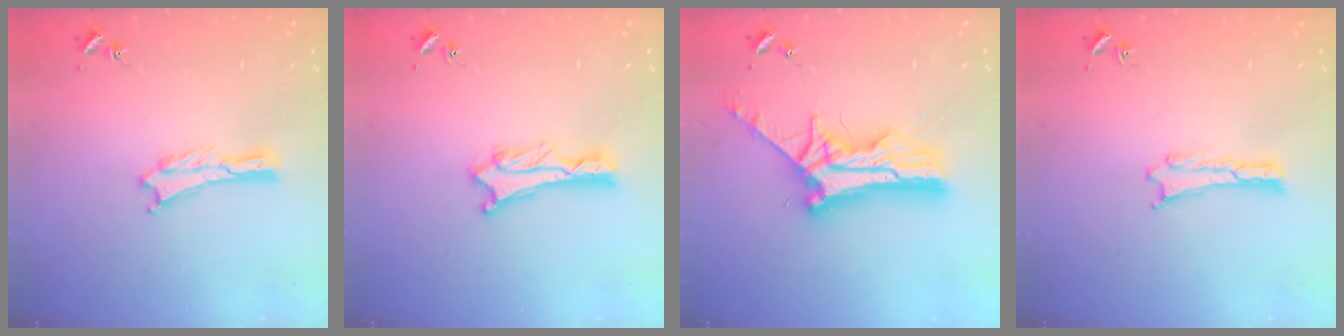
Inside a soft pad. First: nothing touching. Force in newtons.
{"total": 1.2, "press": 1.1, "slide": 0.1}
{"total": 10.4, "press": 10.4, "slide": 0.9}
{"total": 0.0}